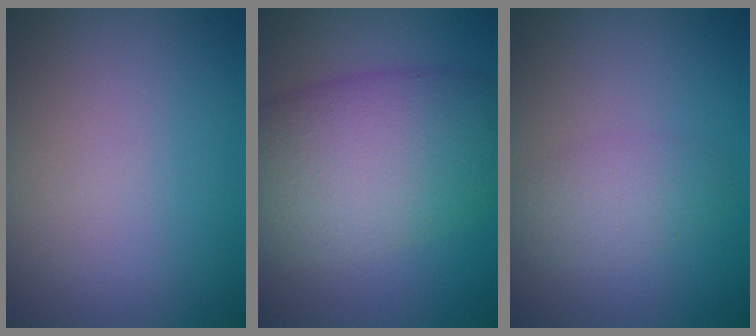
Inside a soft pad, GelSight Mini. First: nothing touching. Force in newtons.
{"total": 11.5, "press": 11.5, "slide": 0.6}
{"total": 2.7, "press": 2.7, "slide": 0.0}